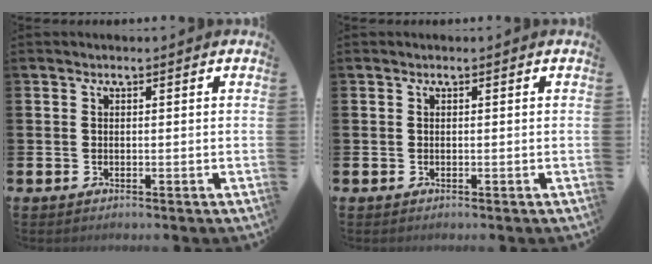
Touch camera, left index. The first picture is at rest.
{"total": 0.0}